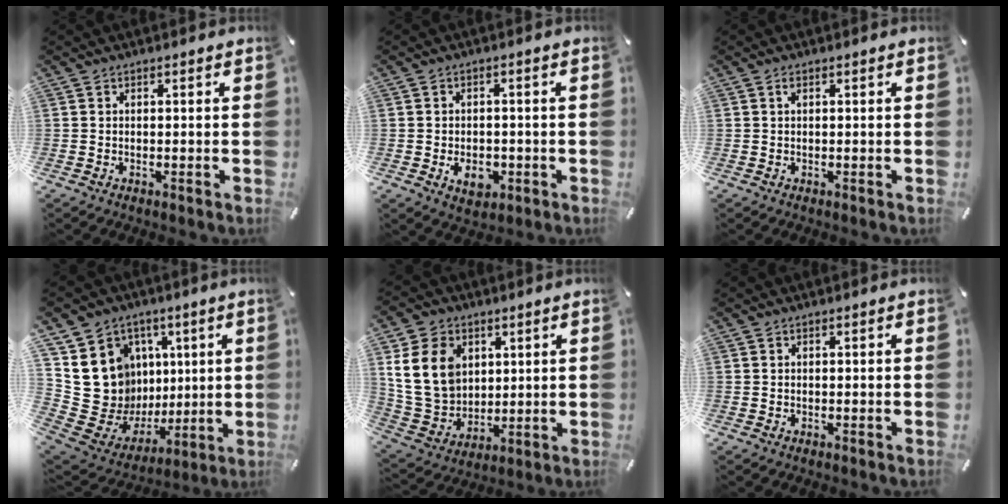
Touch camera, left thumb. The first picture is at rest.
{"total": 5.8, "force": [-1.7, 4.2, 3.5], "torque": [-0.060, -0.002, -0.034]}
{"total": 0.7, "force": [0.2, 0.3, 0.6], "torque": [-0.011, 0.002, 0.003]}
{"total": 16.7, "force": [3.1, 15.9, 4.2], "torque": [-0.032, -0.044, 0.097]}
{"total": 14.1, "force": [4.6, 11.4, 6.8], "torque": [-0.166, -0.008, 0.088]}
{"total": 0.0}